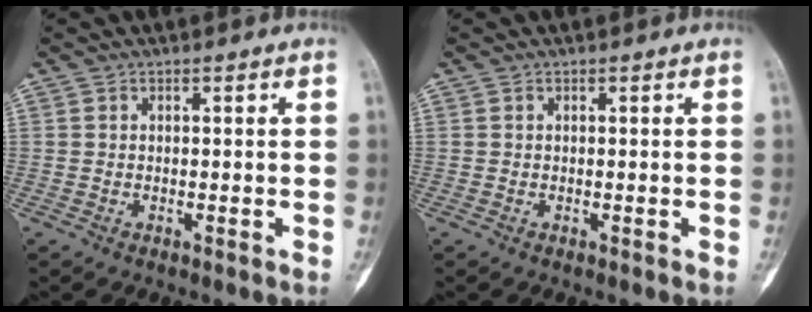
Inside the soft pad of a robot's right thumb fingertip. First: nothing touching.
{"total": 0.0}